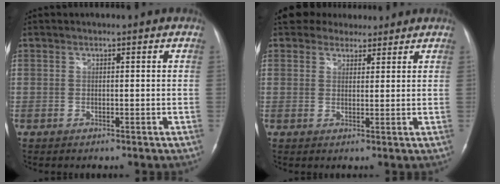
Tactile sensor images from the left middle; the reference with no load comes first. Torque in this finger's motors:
{"motor_torque": [1.00, -1.13, 0.09, 0.08]}